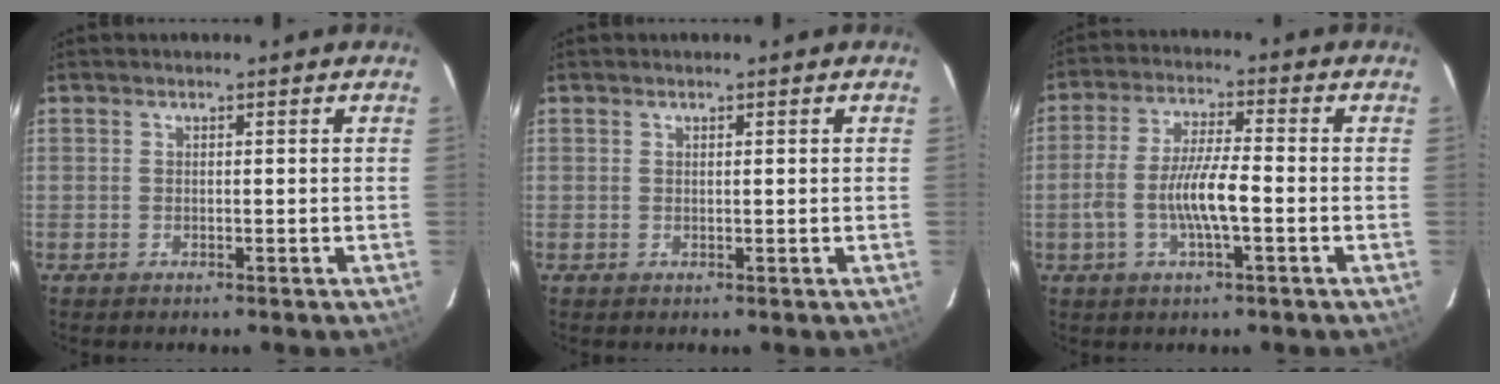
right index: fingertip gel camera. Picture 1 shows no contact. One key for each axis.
{"total": 0.8, "fx": 0.1, "fy": -0.6, "fz": -0.6, "tx": 0.010, "ty": 0.001, "tz": 0.002}
{"total": 8.7, "fx": -2.4, "fy": 1.6, "fz": 8.3, "tx": -0.165, "ty": 0.001, "tz": -0.044}